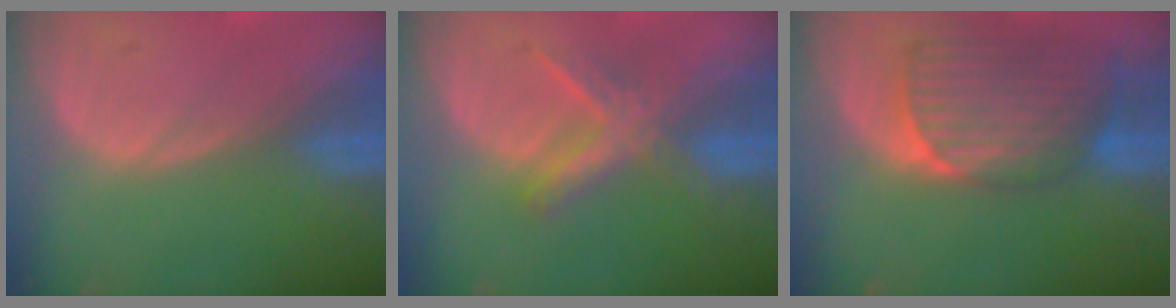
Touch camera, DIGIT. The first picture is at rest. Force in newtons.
{"total": 5.5, "press": 5.4, "slide": 0.5}
{"total": 8.9, "press": 8.3, "slide": 3.1}